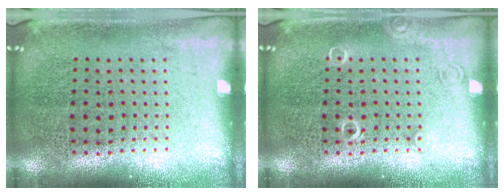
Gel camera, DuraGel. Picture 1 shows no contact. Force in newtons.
{"total": 1.0, "press": 1.0, "slide": 0.2}